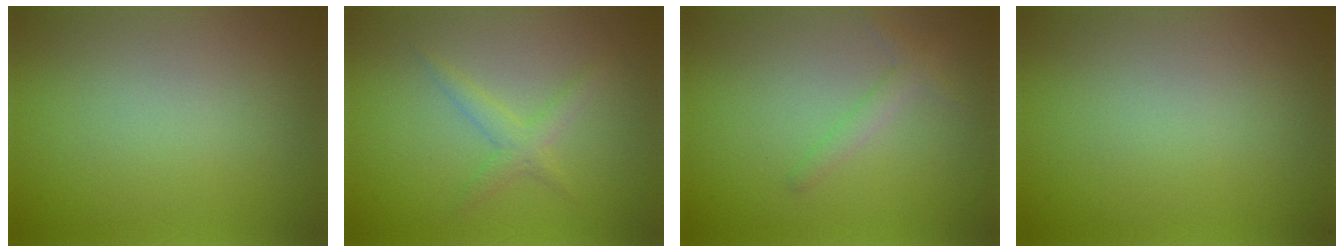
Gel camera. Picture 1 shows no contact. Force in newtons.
{"total": 1.8, "press": 1.8, "slide": 0.2}
{"total": 1.4, "press": 1.4, "slide": 0.0}
{"total": 0.0}